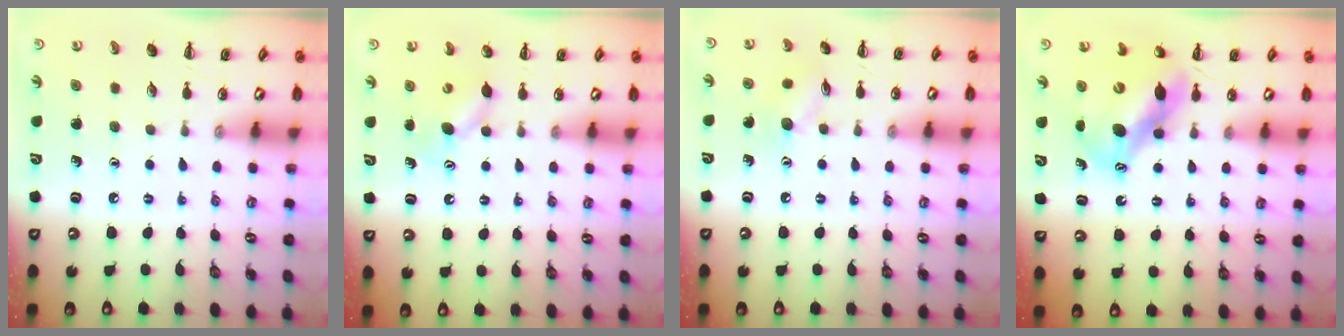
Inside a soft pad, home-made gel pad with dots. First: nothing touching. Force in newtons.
{"total": 6.0, "press": 5.9, "slide": 1.3}
{"total": 7.3, "press": 7.3, "slide": 0.9}
{"total": 11.1, "press": 10.8, "slide": 2.7}